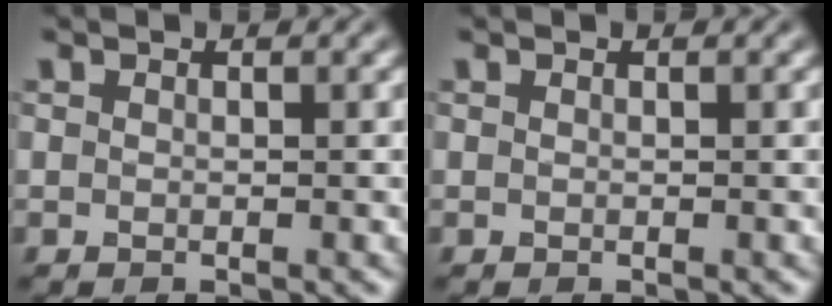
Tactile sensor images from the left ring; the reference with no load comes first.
{"total": 0.0}